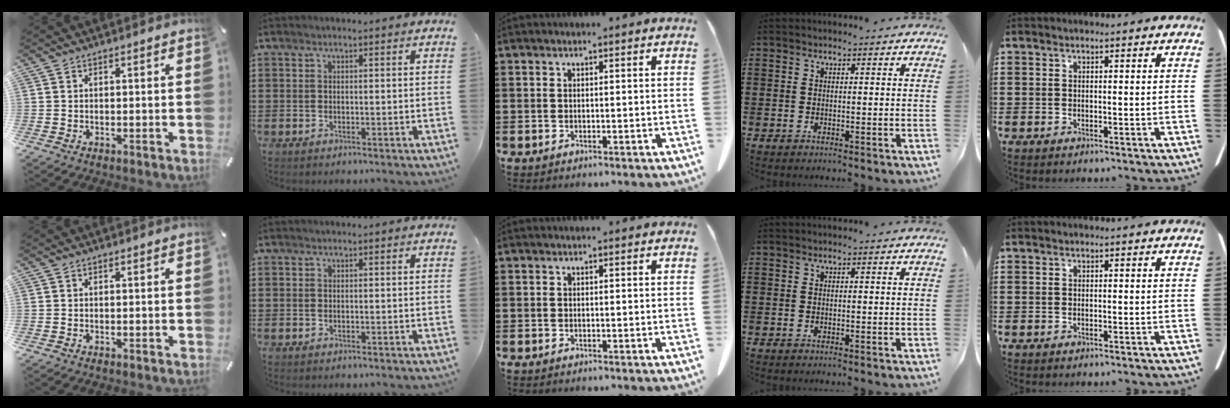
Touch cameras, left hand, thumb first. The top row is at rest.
{}